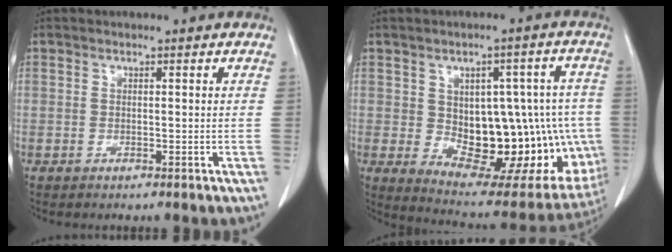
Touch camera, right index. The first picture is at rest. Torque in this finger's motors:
{"motor_torque": [0.66, -0.12, 0.39, 0.13]}